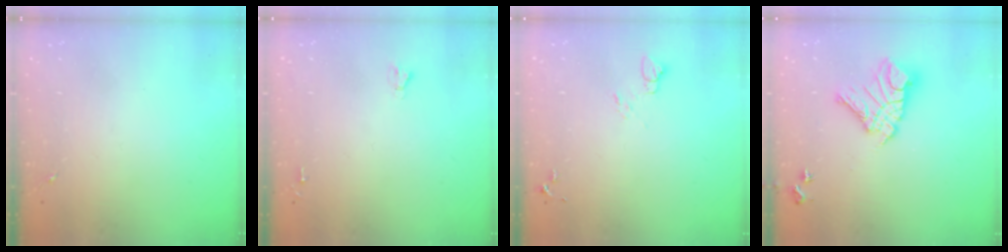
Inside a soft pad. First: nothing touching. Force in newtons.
{"total": 1.6, "press": 1.6, "slide": 0.2}
{"total": 5.9, "press": 5.8, "slide": 0.5}
{"total": 14.0, "press": 14.0, "slide": 1.3}